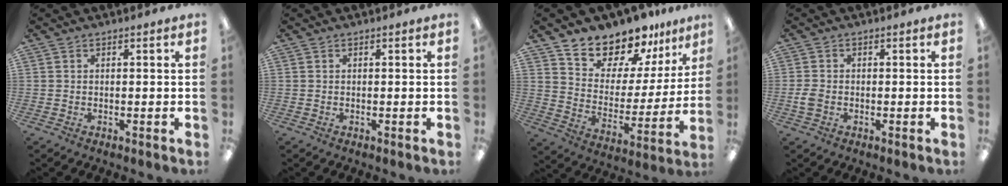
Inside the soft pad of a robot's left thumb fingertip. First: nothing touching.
{"total": 0.0}
{"total": 13.7, "force": [12.7, 5.1, 1.0], "torque": [-0.034, -0.129, 0.235]}
{"total": 3.0, "force": [-0.8, 2.1, 2.0], "torque": [-0.040, 0.005, -0.015]}